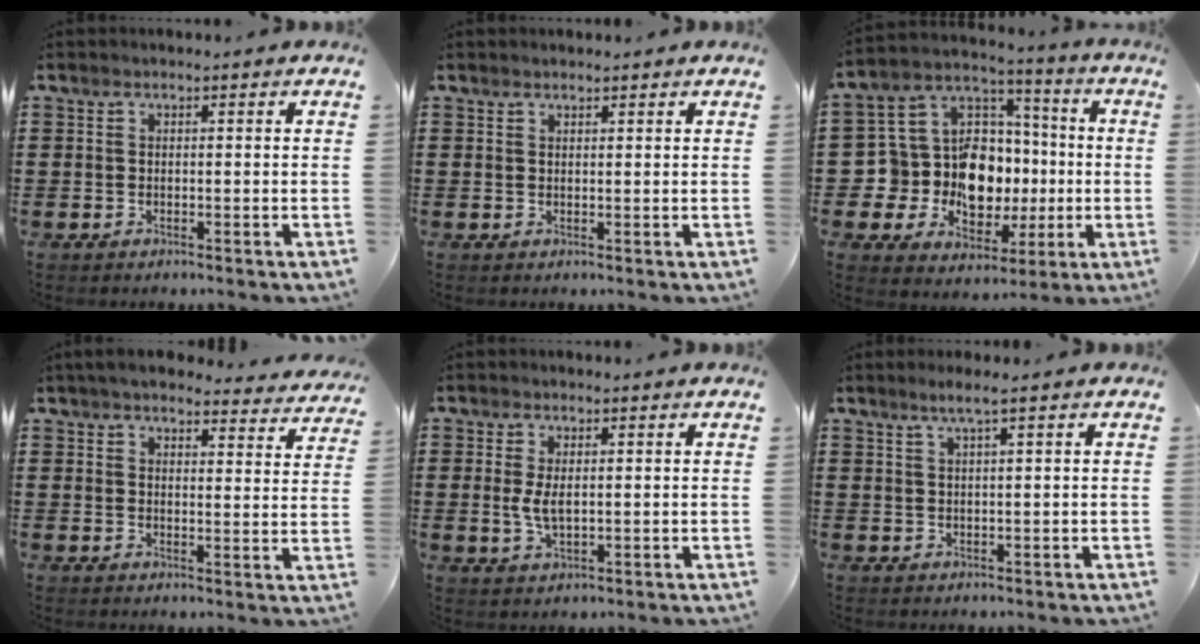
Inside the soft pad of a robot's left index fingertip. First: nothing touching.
{"total": 1.0, "force": [1.0, 0.2, 0.2], "torque": [-0.006, 0.000, 0.019]}
{"total": 13.9, "force": [-2.2, 12.3, 6.0], "torque": [-0.147, 0.000, -0.029]}
{"total": 4.5, "force": [4.3, 0.6, 1.4], "torque": [-0.045, -0.020, 0.075]}
{"total": 3.6, "force": [0.4, 1.6, 3.2], "torque": [-0.080, -0.002, 0.001]}
{"total": 2.2, "force": [1.3, -0.2, 1.8], "torque": [-0.037, -0.002, 0.022]}